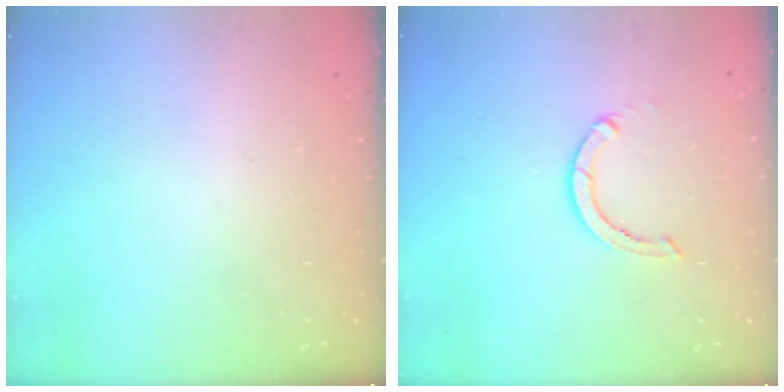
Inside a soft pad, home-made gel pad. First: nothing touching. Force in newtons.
{"total": 2.9, "press": 2.9, "slide": 0.1}